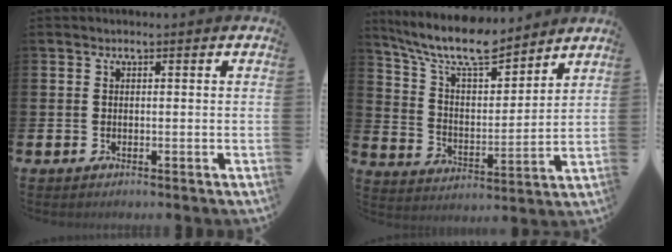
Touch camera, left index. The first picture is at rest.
{"total": 10.6, "force": [9.5, 2.2, 4.2], "torque": [-0.116, -0.057, 0.167]}